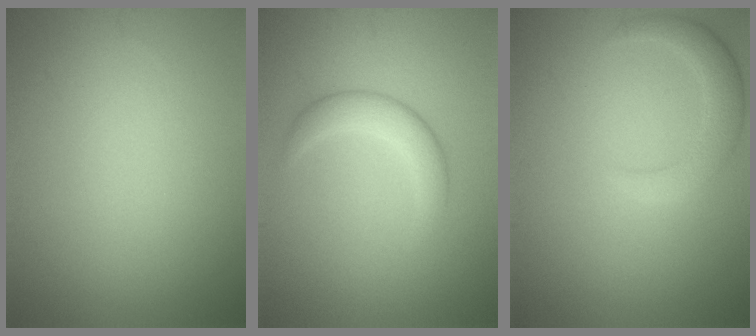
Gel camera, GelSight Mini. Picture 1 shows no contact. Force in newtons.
{"total": 2.5, "press": 2.5, "slide": 0.1}
{"total": 2.9, "press": 2.9, "slide": 0.4}